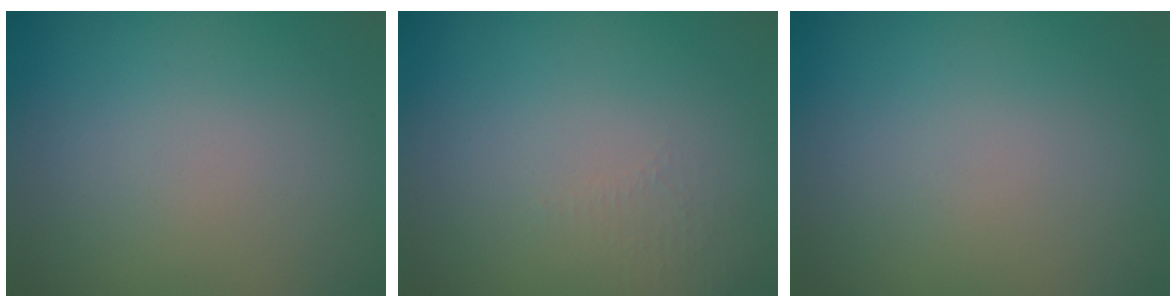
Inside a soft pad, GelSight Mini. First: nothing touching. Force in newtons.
{"total": 1.0, "press": 0.9, "slide": 0.3}
{"total": 0.0}